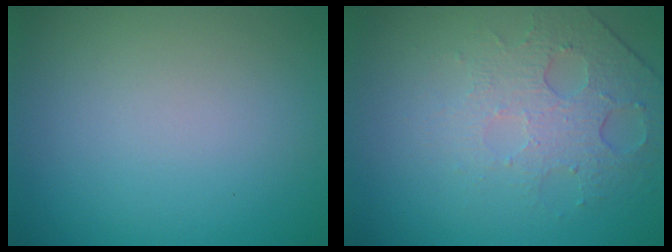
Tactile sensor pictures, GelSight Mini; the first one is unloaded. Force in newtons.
{"total": 4.6, "press": 3.0, "slide": 3.5}